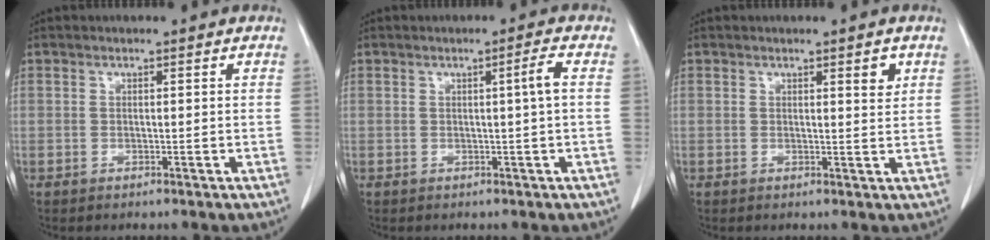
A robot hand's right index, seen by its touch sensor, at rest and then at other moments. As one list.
[{"total": 2.1, "force": [0.2, -0.7, 1.9], "torque": [-0.032, 0.000, 0.005]}, {"total": 2.0, "force": [1.2, 0.3, 1.7], "torque": [-0.023, -0.006, 0.015]}]